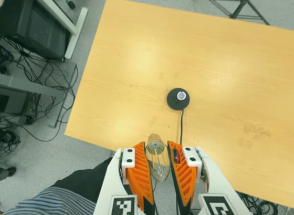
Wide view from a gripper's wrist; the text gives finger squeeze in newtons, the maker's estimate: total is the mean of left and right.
{"total": 21.0, "left": 23.5, "right": 18.5}